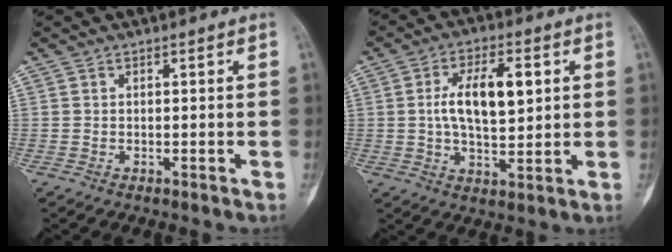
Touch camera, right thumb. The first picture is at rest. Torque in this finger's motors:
{"motor_torque": [1.40, 1.50, 0.73, -0.31, 0.07]}